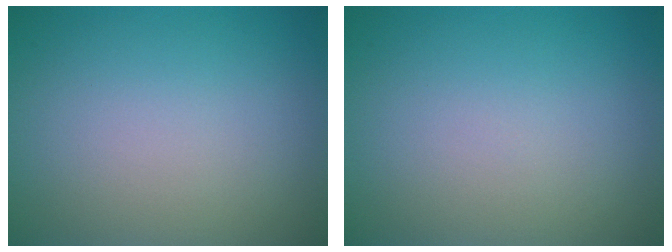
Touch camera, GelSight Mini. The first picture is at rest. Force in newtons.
{"total": 0.0}